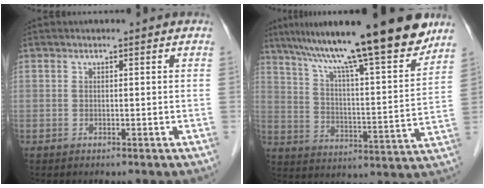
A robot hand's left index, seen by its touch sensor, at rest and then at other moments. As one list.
[{"total": 21.5, "force": [17.0, 1.1, 13.1], "torque": [-0.207, 0.006, 0.261]}]